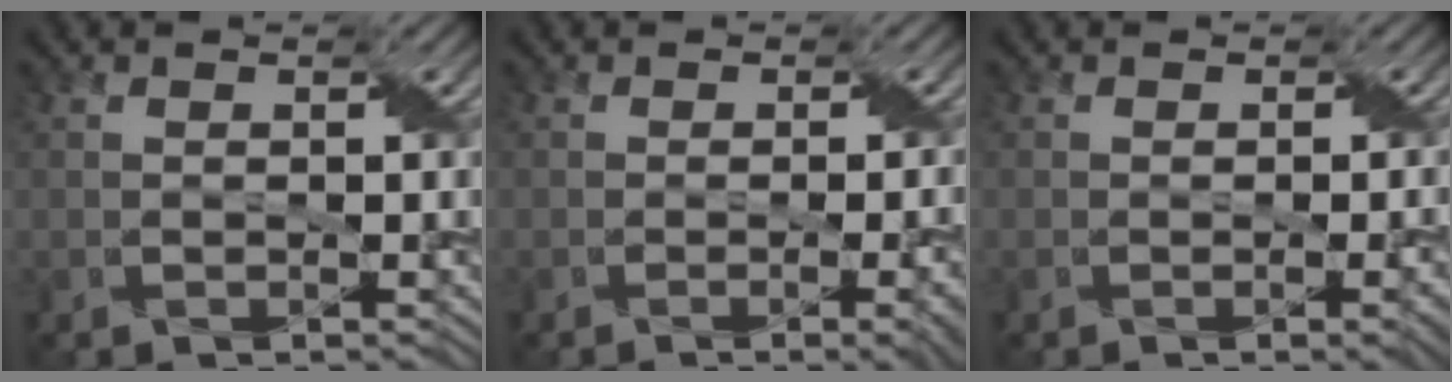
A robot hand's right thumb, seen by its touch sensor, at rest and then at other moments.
{"total": 4.1, "force": [-1.4, 1.2, 3.7], "torque": [-0.037, -0.003, -0.015]}
{"total": 2.7, "force": [-0.6, 0.8, 2.5], "torque": [-0.027, 0.000, -0.009]}